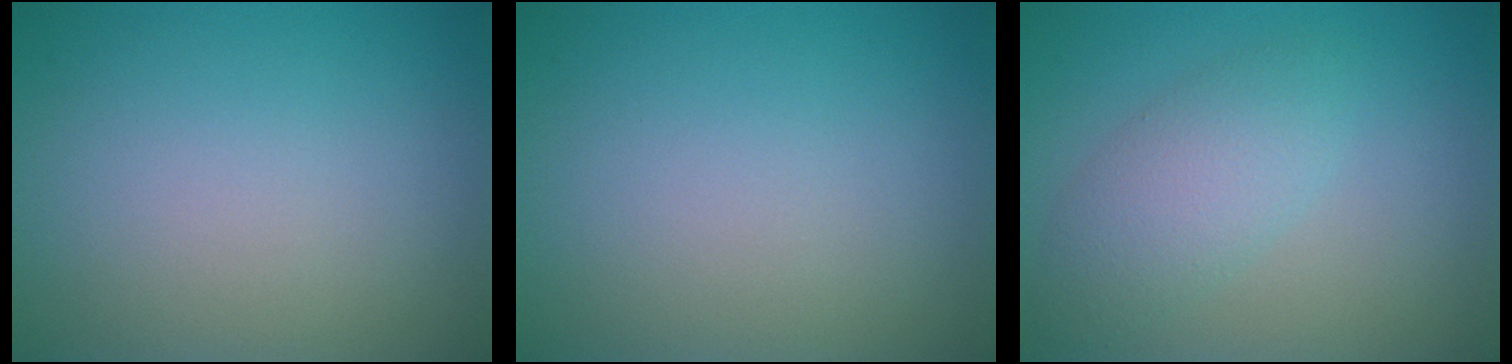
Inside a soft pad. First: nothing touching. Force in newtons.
{"total": 0.0}
{"total": 3.5, "press": 3.5, "slide": 0.1}